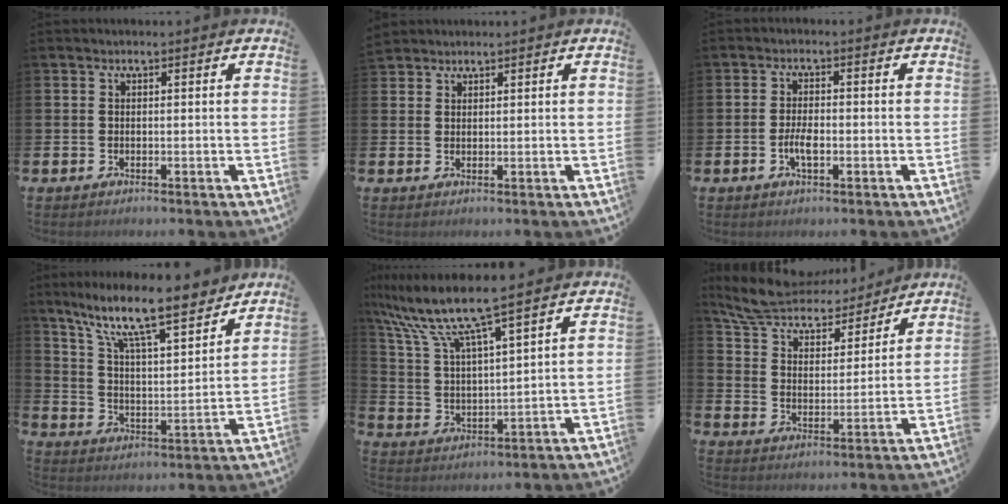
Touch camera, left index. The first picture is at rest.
{"total": 2.0, "force": [1.9, 0.6, -0.2], "torque": [0.012, -0.004, 0.035]}
{"total": 2.9, "force": [-0.9, 1.2, 2.5], "torque": [-0.047, -0.004, -0.020]}
{"total": 11.4, "force": [9.6, 1.7, 5.9], "torque": [-0.135, -0.067, 0.160]}
{"total": 8.9, "force": [7.6, 0.5, 4.6], "torque": [-0.122, -0.040, 0.126]}
{"total": 7.5, "force": [7.0, 2.3, 1.4], "torque": [-0.067, -0.052, 0.123]}